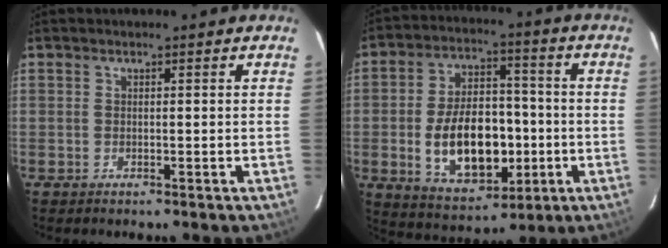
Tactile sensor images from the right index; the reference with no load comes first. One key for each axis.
{"total": 16.2, "fx": -3.2, "fy": 9.7, "fz": 12.6, "tx": -0.245, "ty": 0.012, "tz": -0.029}